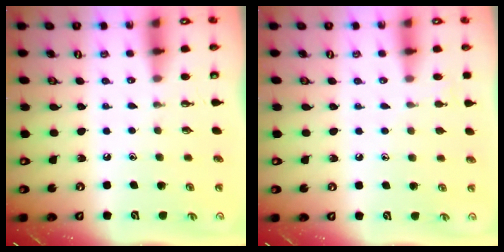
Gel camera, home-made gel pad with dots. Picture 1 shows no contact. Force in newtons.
{"total": 4.9, "press": 4.8, "slide": 0.4}